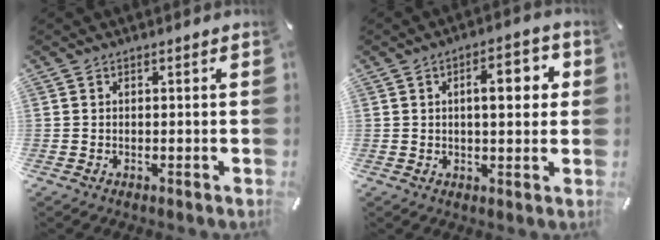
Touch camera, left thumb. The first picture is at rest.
{"total": 8.1, "force": [1.9, 3.7, 7.0], "torque": [-0.100, -0.002, 0.021]}